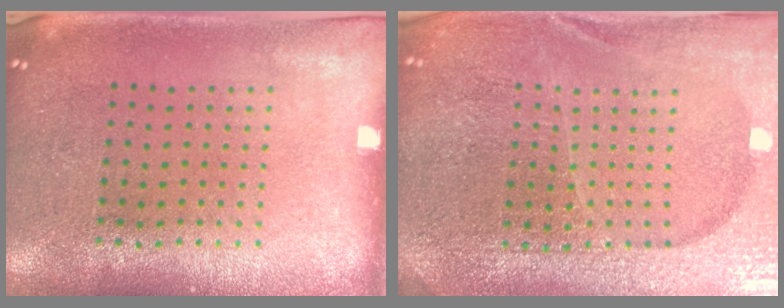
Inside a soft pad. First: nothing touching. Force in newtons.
{"total": 5.5, "press": 5.0, "slide": 2.4}